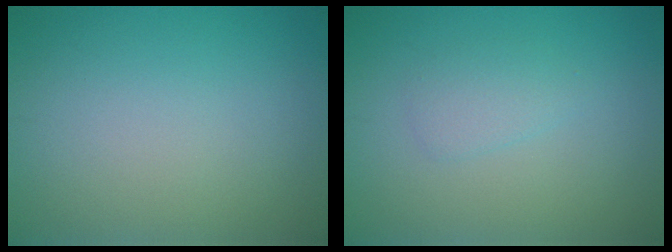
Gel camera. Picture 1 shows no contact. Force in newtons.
{"total": 1.4, "press": 1.4, "slide": 0.1}